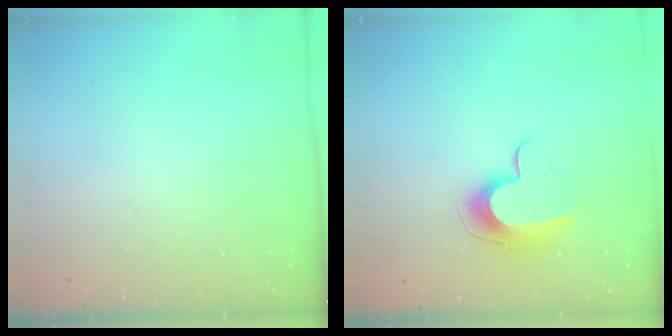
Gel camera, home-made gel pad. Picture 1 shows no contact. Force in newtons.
{"total": 10.5, "press": 10.5, "slide": 0.1}